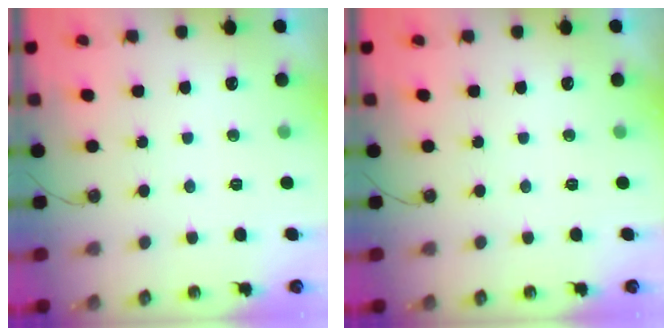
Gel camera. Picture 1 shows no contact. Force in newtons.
{"total": 0.0}